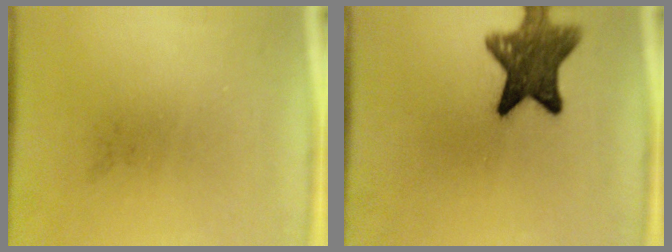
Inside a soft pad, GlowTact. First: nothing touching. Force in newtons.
{"total": 10.4}